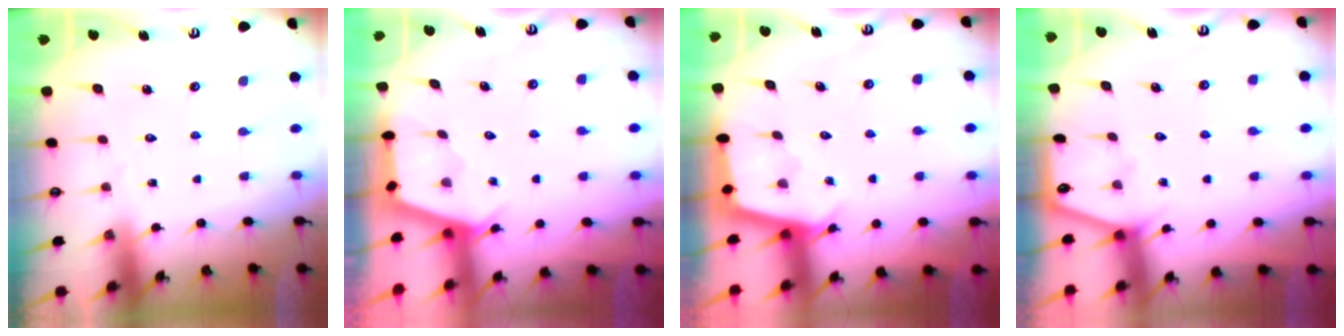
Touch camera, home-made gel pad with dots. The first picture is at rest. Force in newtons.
{"total": 2.8, "press": 2.8, "slide": 0.4}
{"total": 2.7, "press": 2.7, "slide": 0.3}
{"total": 2.4, "press": 2.4, "slide": 0.4}